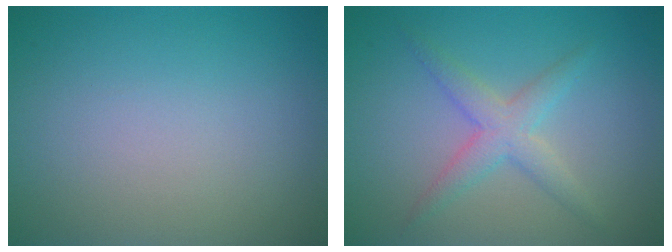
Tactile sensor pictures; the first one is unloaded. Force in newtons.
{"total": 2.8, "press": 2.8, "slide": 0.1}